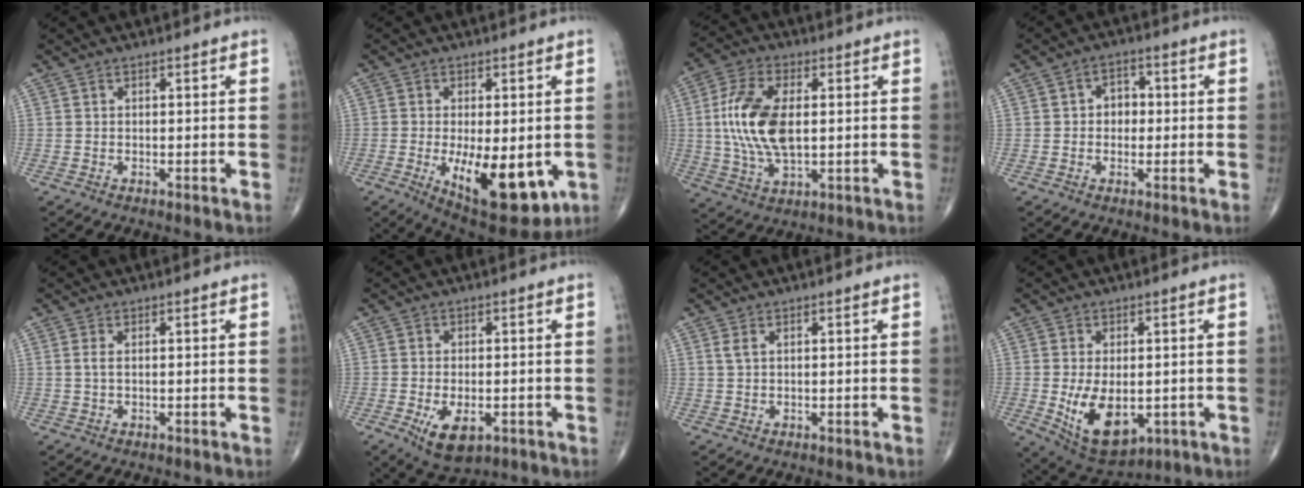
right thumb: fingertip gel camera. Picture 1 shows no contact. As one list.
[{"total": 15.8, "force": [-4.0, 7.0, 13.6], "torque": [-0.191, -0.023, -0.039]}, {"total": 14.3, "force": [1.2, 7.3, 12.2], "torque": [-0.252, 0.001, 0.023]}, {"total": 4.3, "force": [0.1, 3.4, 2.7], "torque": [-0.018, 0.013, -0.006]}, {"total": 1.4, "force": [0.3, 0.6, 1.3], "torque": [-0.033, 0.005, 0.009]}, {"total": 7.2, "force": [-2.5, 3.8, 5.6], "torque": [-0.090, -0.005, -0.031]}, {"total": 1.4, "force": [0.6, 0.5, 1.1], "torque": [-0.028, 0.009, 0.018]}, {"total": 11.7, "force": [-2.1, 6.7, 9.3], "torque": [-0.145, -0.014, -0.013]}]